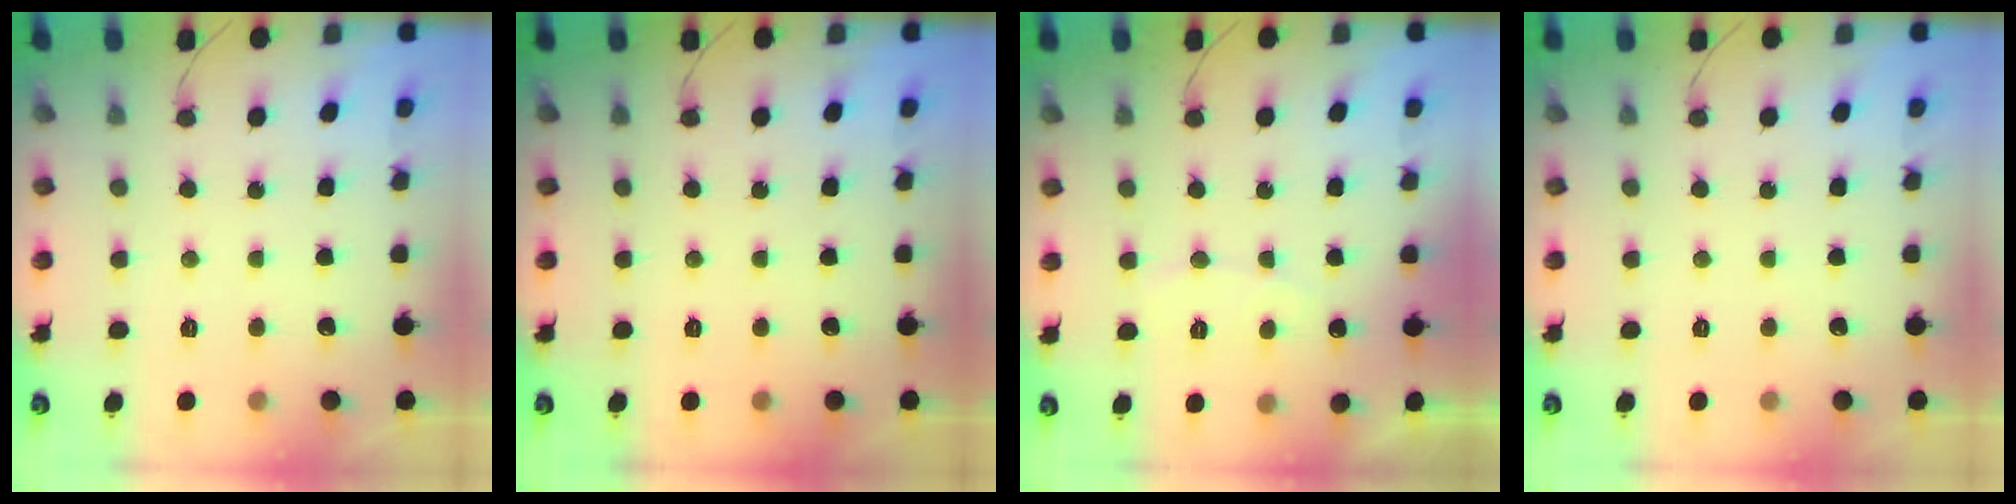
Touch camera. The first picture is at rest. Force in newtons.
{"total": 0.0}
{"total": 5.4, "press": 5.4, "slide": 0.4}
{"total": 0.0}